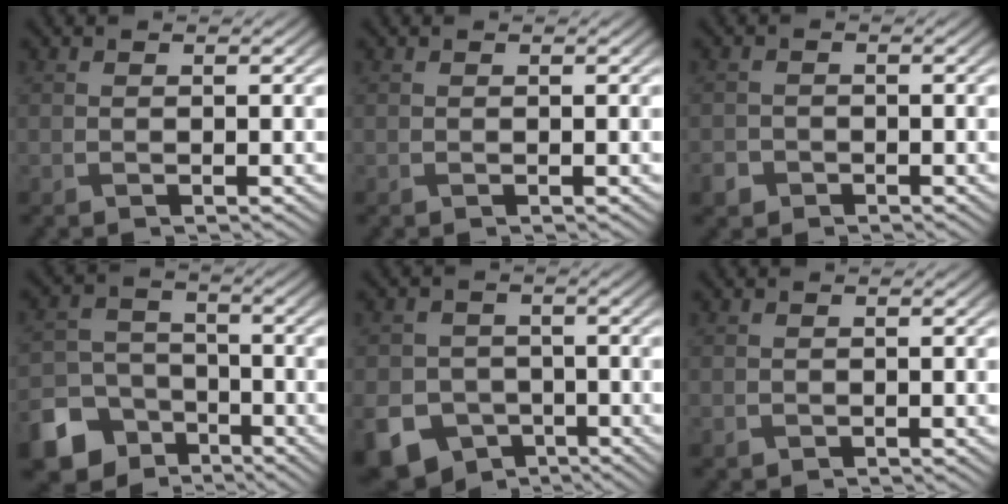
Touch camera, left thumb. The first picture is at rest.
{"total": 0.0}
{"total": 1.8, "force": [-1.2, 1.3, 0.5], "torque": [-0.011, -0.003, -0.029]}
{"total": 10.9, "force": [-6.7, 7.7, 3.9], "torque": [-0.108, -0.035, -0.123]}
{"total": 10.9, "force": [-5.5, 8.8, 3.4], "torque": [-0.081, -0.052, -0.107]}
{"total": 0.7, "force": [-0.4, 0.6, 0.1], "torque": [0.000, -0.005, -0.007]}